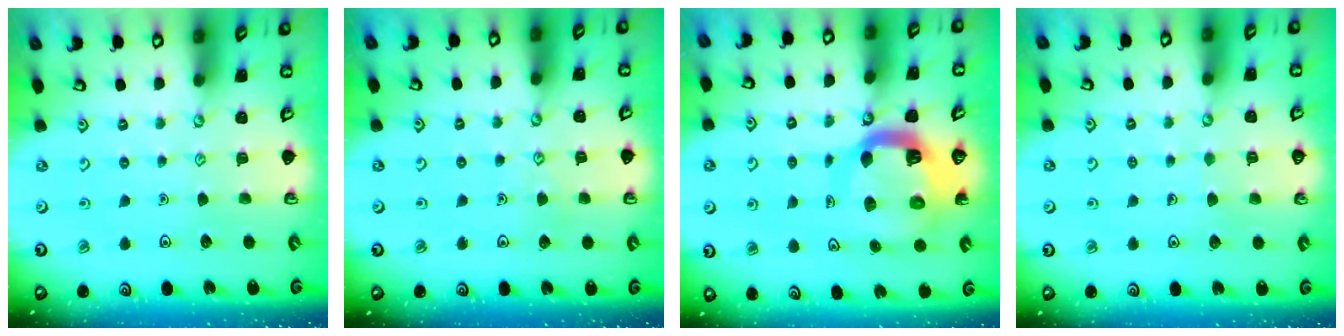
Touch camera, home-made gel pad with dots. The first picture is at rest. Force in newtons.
{"total": 4.5, "press": 4.4, "slide": 0.4}
{"total": 11.8, "press": 11.7, "slide": 1.4}
{"total": 2.9, "press": 2.9, "slide": 0.2}